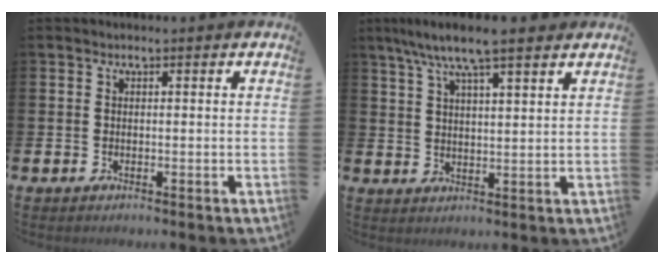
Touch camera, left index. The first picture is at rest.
{"total": 7.5, "force": [6.4, 0.8, 3.8], "torque": [-0.082, -0.018, 0.113]}